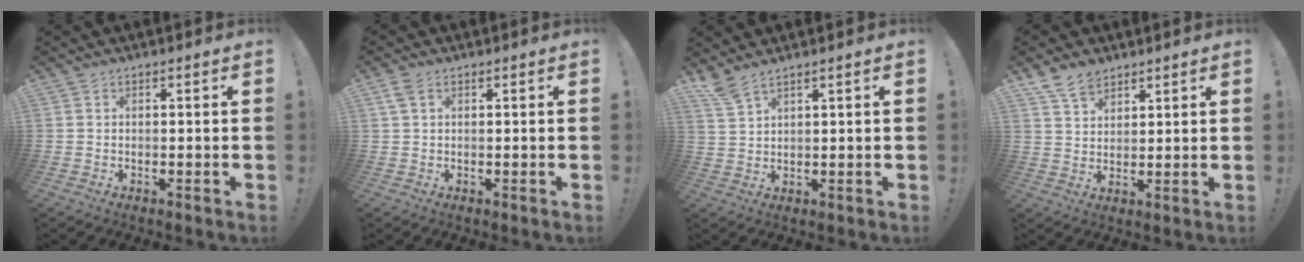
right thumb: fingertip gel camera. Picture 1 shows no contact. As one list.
[{"total": 2.7, "force": [1.2, 1.4, 2.0], "torque": [-0.048, 0.005, 0.025]}, {"total": 4.9, "force": [4.0, 0.8, 2.6], "torque": [-0.052, -0.022, 0.074]}, {"total": 7.3, "force": [5.6, 4.0, 2.5], "torque": [-0.052, -0.024, 0.111]}]